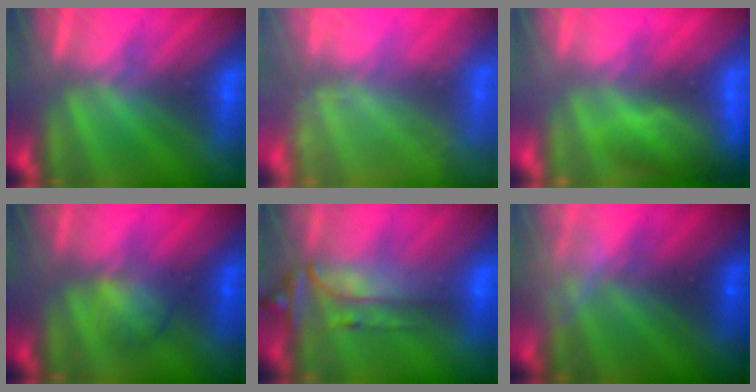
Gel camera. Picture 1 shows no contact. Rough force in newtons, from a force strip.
{"total": 2.2}
{"total": 7.4}
{"total": 2.0}
{"total": 6.8}
{"total": 2.4}